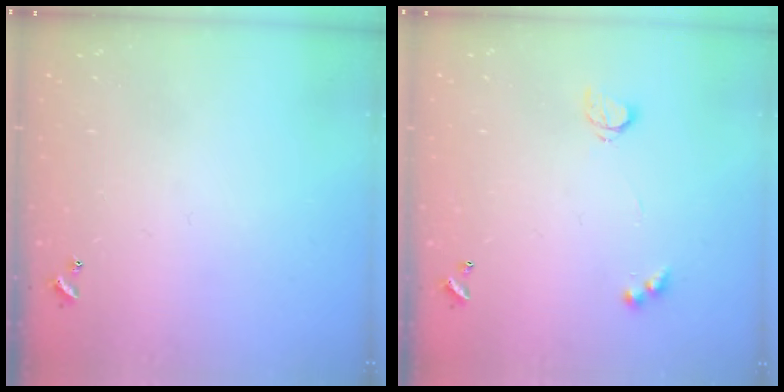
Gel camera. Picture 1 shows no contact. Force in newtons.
{"total": 3.7, "press": 3.6, "slide": 0.6}